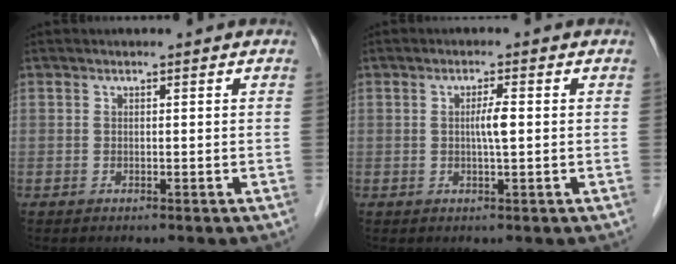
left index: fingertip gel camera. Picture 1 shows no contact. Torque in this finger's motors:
{"motor_torque": [0.81, 0.21, 0.29, 0.05]}